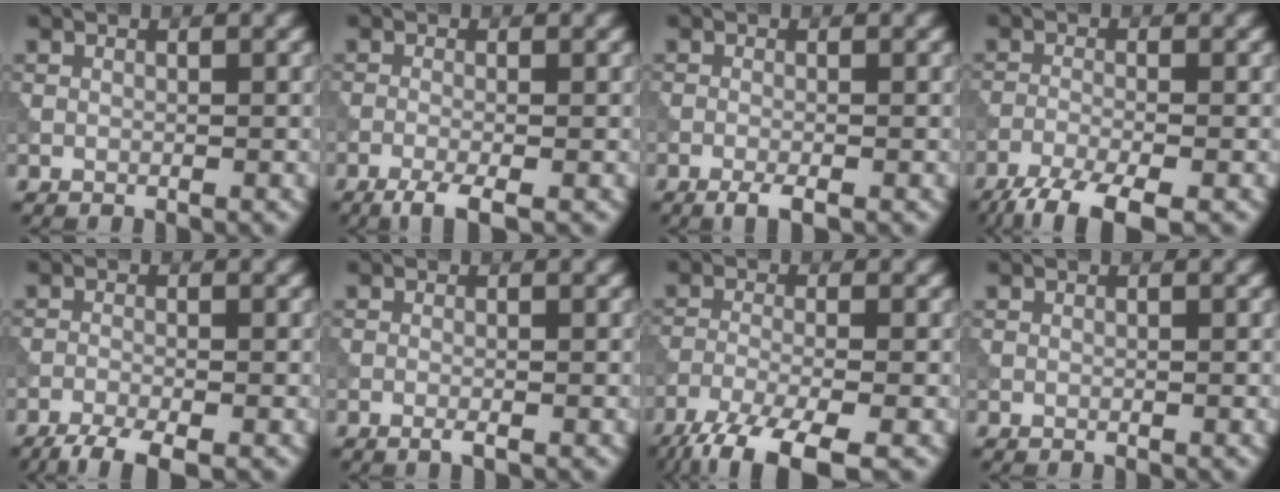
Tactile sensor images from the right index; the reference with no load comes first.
{"total": 3.0, "force": [-1.8, 0.6, 2.3], "torque": [-0.044, -0.004, -0.044]}
{"total": 1.9, "force": [-1.1, 0.3, 1.6], "torque": [-0.028, -0.002, -0.024]}
{"total": 5.8, "force": [-4.4, 1.1, 3.6], "torque": [-0.068, -0.014, -0.091]}
{"total": 3.7, "force": [-2.8, 0.6, 2.3], "torque": [-0.043, -0.007, -0.059]}
{"total": 1.0, "force": [-0.5, 0.1, 0.9], "torque": [-0.016, -0.004, -0.012]}
{"total": 7.4, "force": [-5.3, 1.6, 5.0], "torque": [-0.091, -0.014, -0.109]}
{"total": 0.0}